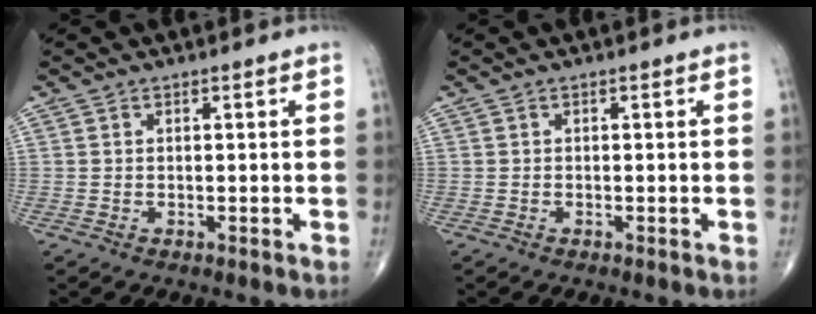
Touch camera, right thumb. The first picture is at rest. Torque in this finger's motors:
{"motor_torque": [0.02, 0.02, -0.01, 0.01, 0.00]}